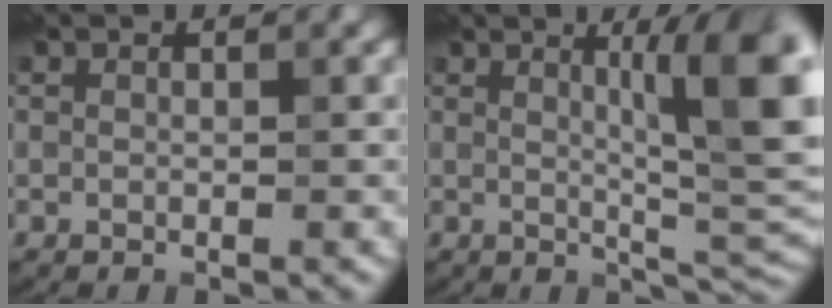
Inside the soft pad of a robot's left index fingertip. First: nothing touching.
{"total": 9.2, "force": [2.3, 2.2, 8.6], "torque": [-0.101, 0.005, 0.036]}